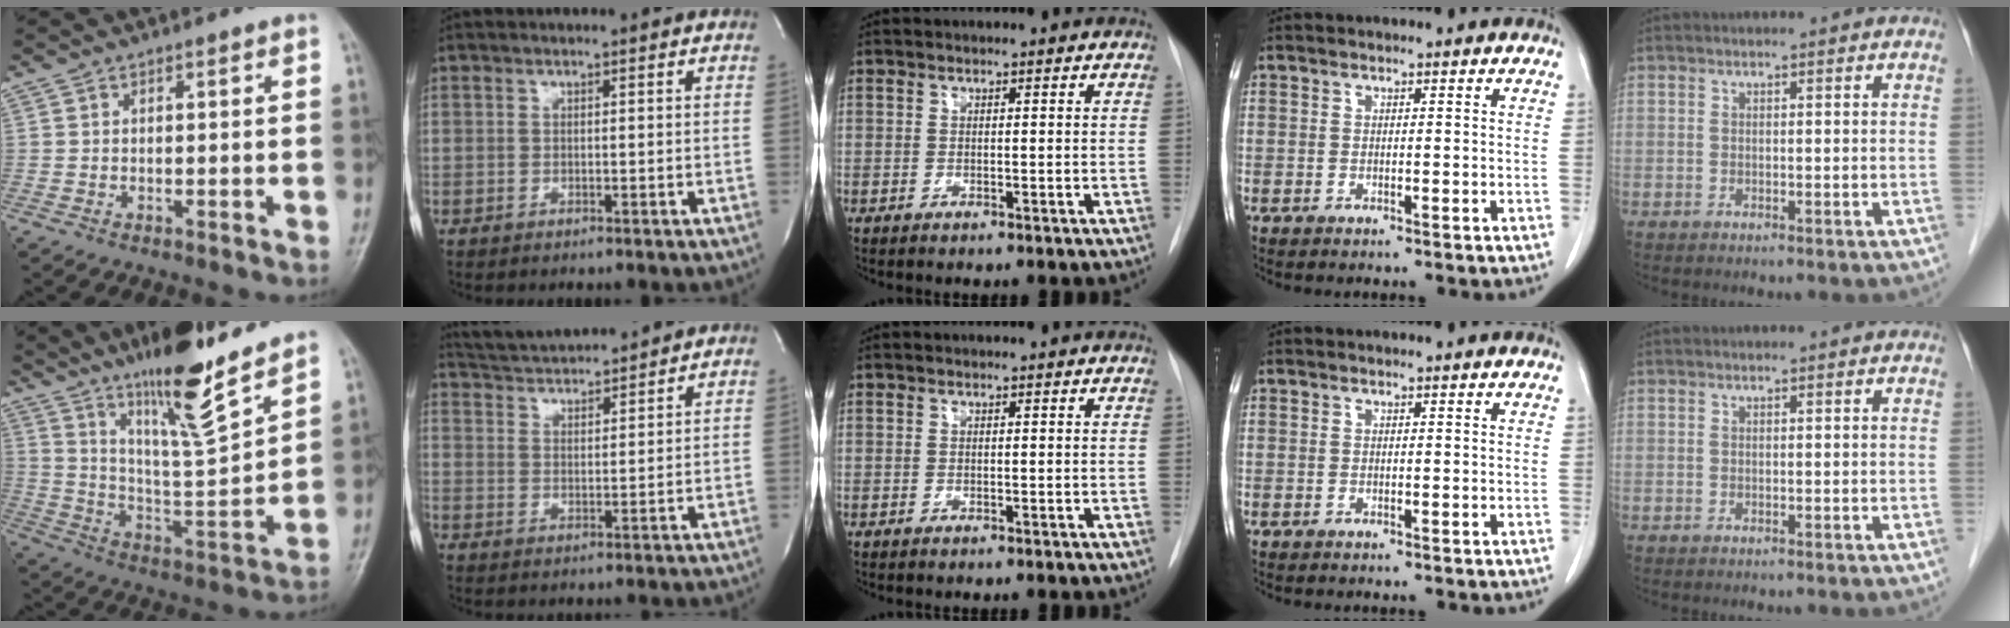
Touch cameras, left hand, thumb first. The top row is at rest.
{"thumb": {"total": 17.3, "force": [12.8, 2.1, 11.4], "torque": [-0.175, -0.081, 0.224]}, "index": {"total": 9.8, "force": [9.4, 0.2, 2.5], "torque": [-0.057, 0.021, 0.160]}}